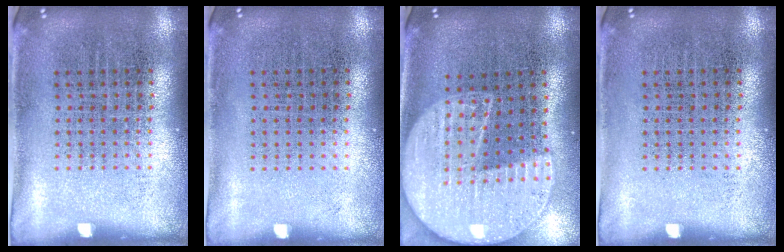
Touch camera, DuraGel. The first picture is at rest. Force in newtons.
{"total": 0.0}
{"total": 2.3, "press": 2.0, "slide": 1.1}
{"total": 0.0}